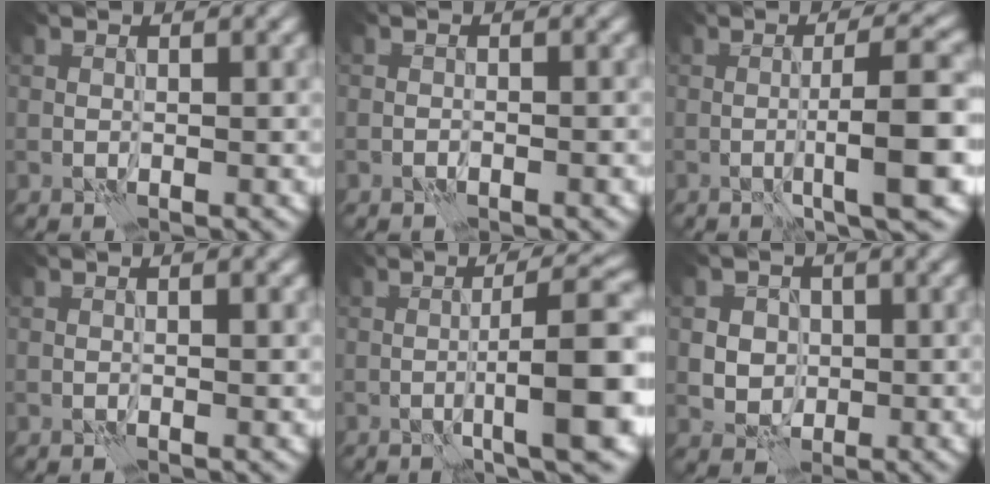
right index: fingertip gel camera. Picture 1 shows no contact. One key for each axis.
{"total": 0.7, "fx": -0.6, "fy": 0.1, "fz": 0.3, "tx": -0.004, "ty": 0.002, "tz": -0.012}
{"total": 6.6, "fx": -1.2, "fy": 1.0, "fz": 6.4, "tx": -0.083, "ty": 0.014, "tz": -0.024}
{"total": 0.8, "fx": 0.3, "fy": 0.1, "fz": 0.7, "tx": -0.012, "ty": -0.002, "tz": 0.002}
{"total": 8.4, "fx": -1.5, "fy": 1.4, "fz": 8.1, "tx": -0.106, "ty": 0.015, "tz": -0.027}
{"total": 3.5, "fx": 0.6, "fy": 3.3, "fz": 1.2, "tx": -0.008, "ty": 0.004, "tz": 0.005}